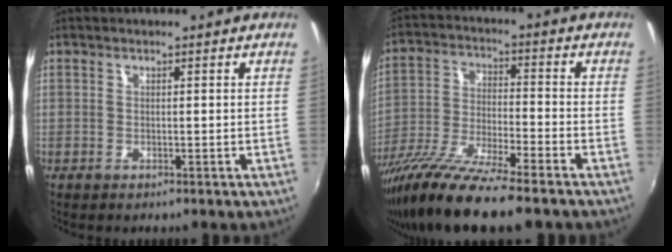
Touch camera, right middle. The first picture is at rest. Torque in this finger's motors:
{"motor_torque": [1.02, -1.12, 0.42, 0.21]}